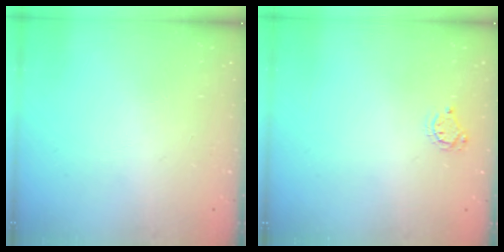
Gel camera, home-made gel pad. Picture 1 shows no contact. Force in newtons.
{"total": 4.5, "press": 4.5, "slide": 0.4}